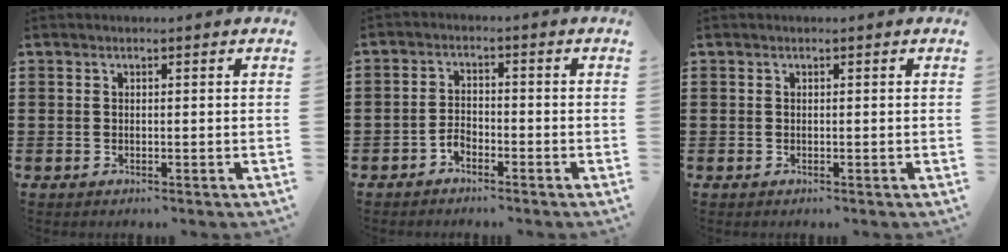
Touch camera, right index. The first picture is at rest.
{"total": 2.4, "force": [-1.8, 1.3, 0.7], "torque": [-0.020, 0.005, -0.038]}
{"total": 0.0}